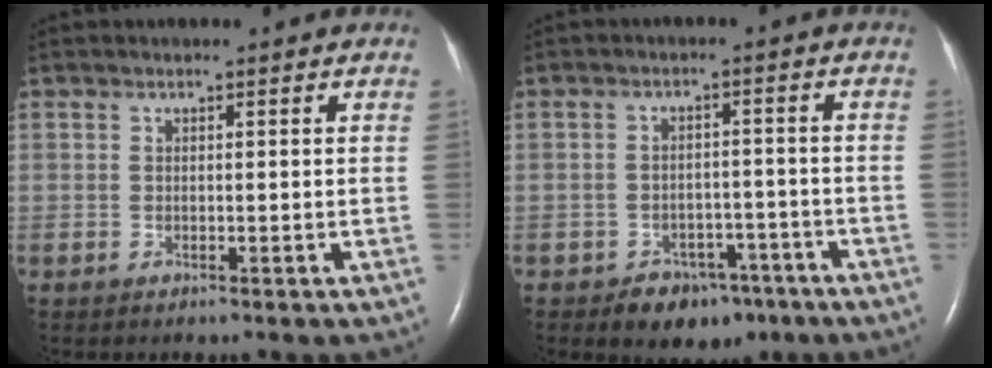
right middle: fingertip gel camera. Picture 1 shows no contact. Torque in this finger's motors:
{"motor_torque": [0.48, -0.45, 0.04, 0.04]}